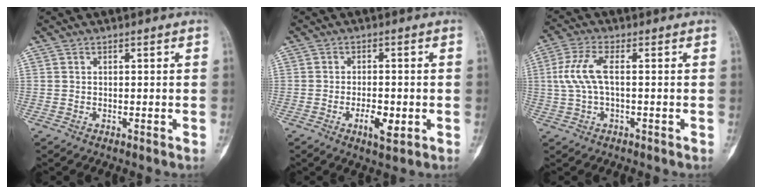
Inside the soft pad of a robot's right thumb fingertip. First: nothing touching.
{"total": 4.9, "force": [-1.5, 2.0, 4.2], "torque": [-0.065, 0.000, -0.022]}
{"total": 6.6, "force": [0.4, 2.4, 6.1], "torque": [-0.157, 0.015, 0.005]}